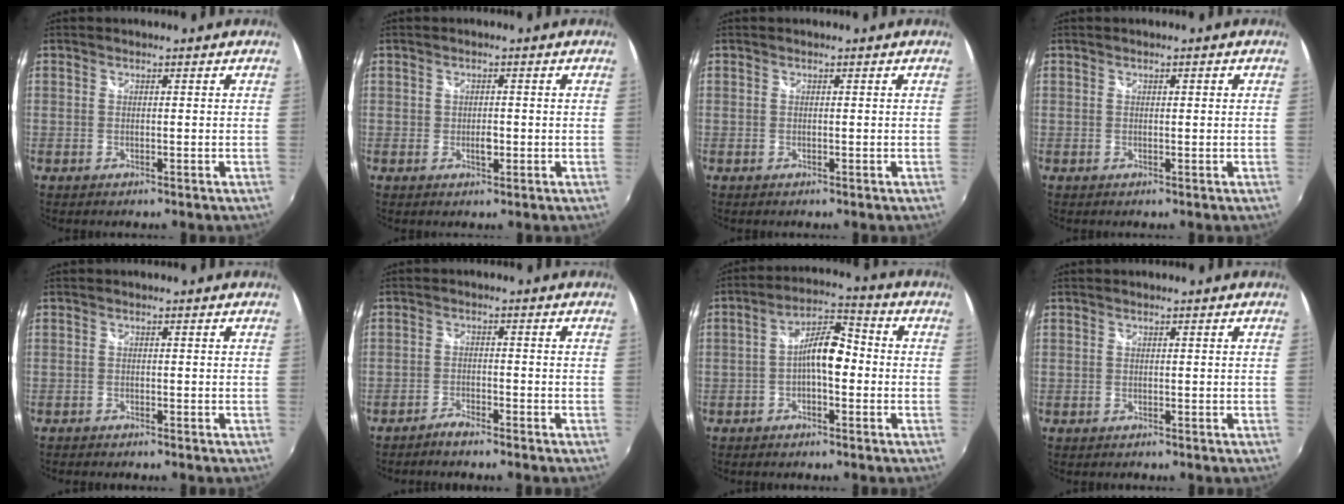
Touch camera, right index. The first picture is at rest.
{"total": 2.1, "force": [-0.3, 1.4, 1.5], "torque": [-0.024, -0.002, -0.006]}
{"total": 0.0}
{"total": 0.7, "force": [0.2, 0.3, 0.6], "torque": [-0.008, 0.003, 0.002]}
{"total": 1.4, "force": [-1.4, 0.3, 0.2], "torque": [-0.011, -0.008, -0.025]}
{"total": 2.7, "force": [-2.5, 0.2, 0.9], "torque": [-0.034, -0.002, -0.049]}
{"total": 7.6, "force": [-1.2, 2.9, 6.9], "torque": [-0.129, 0.021, -0.025]}
{"total": 0.0}